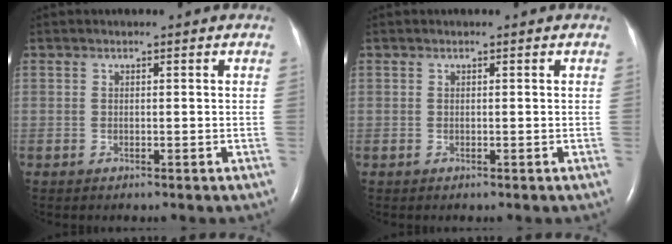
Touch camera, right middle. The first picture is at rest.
{"total": 0.0}